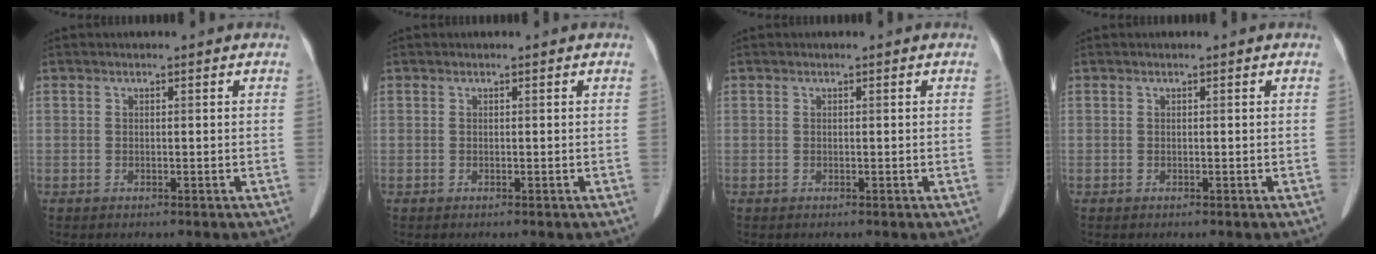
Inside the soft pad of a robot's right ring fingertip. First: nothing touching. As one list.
[{"total": 0.0}, {"total": 0.0}, {"total": 0.0}]